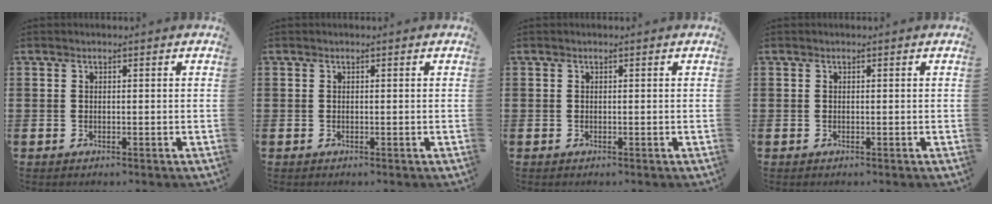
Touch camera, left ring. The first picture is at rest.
{"total": 0.0}
{"total": 0.0}
{"total": 0.0}